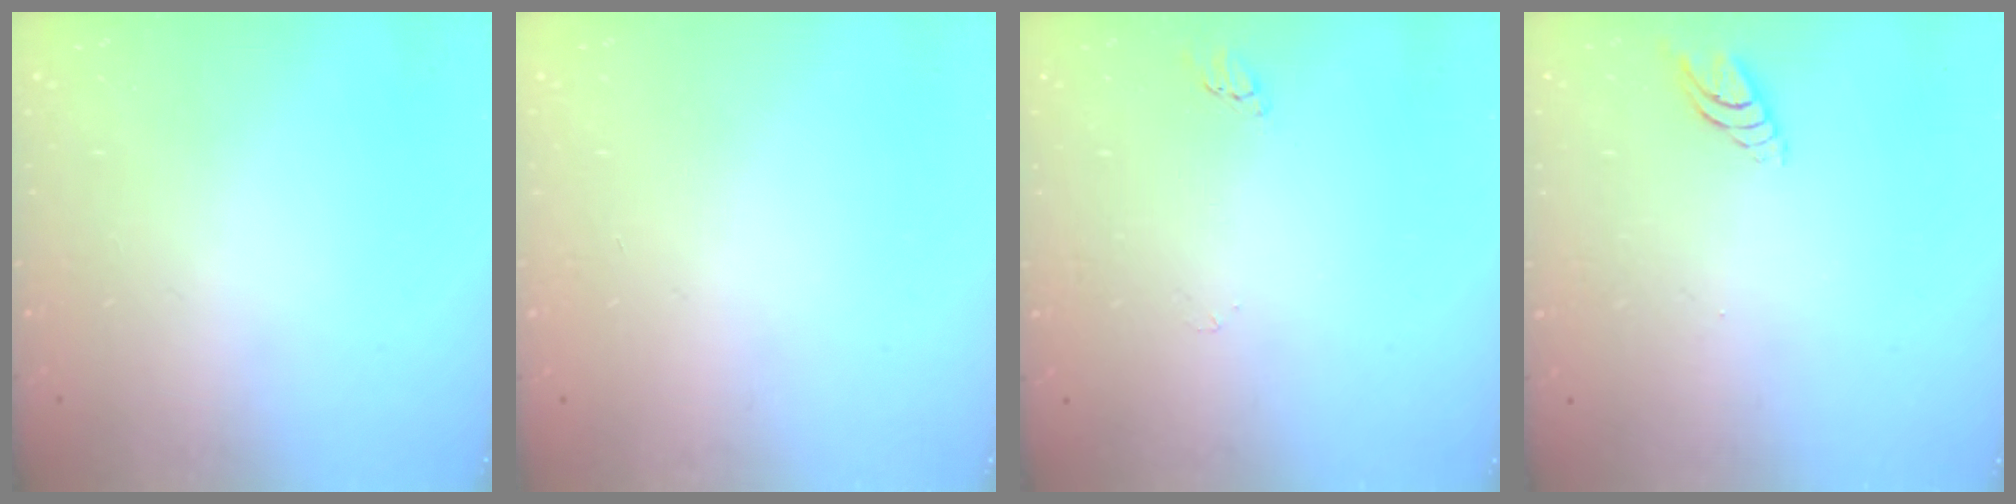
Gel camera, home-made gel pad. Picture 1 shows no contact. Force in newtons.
{"total": 0.0}
{"total": 2.5, "press": 2.5, "slide": 0.2}
{"total": 4.9, "press": 4.9, "slide": 0.6}